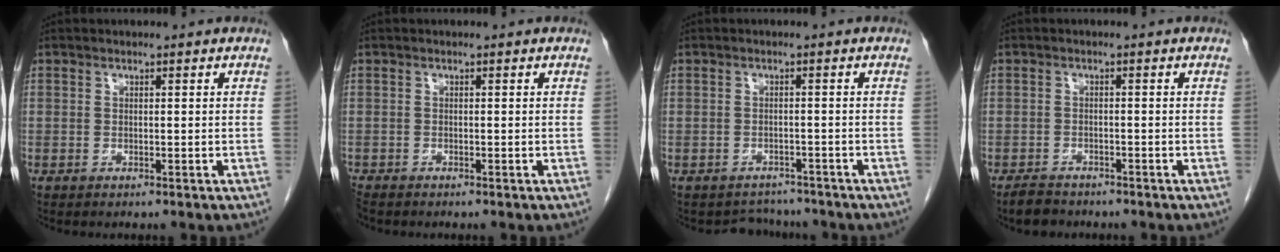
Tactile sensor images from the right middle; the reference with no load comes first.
{"total": 1.6, "force": [-1.5, 0.5, 0.4], "torque": [-0.012, -0.005, -0.026]}
{"total": 3.7, "force": [-3.3, 1.5, -0.6], "torque": [0.004, 0.007, -0.047]}
{"total": 3.3, "force": [-2.9, 1.3, 0.8], "torque": [-0.024, -0.005, -0.048]}